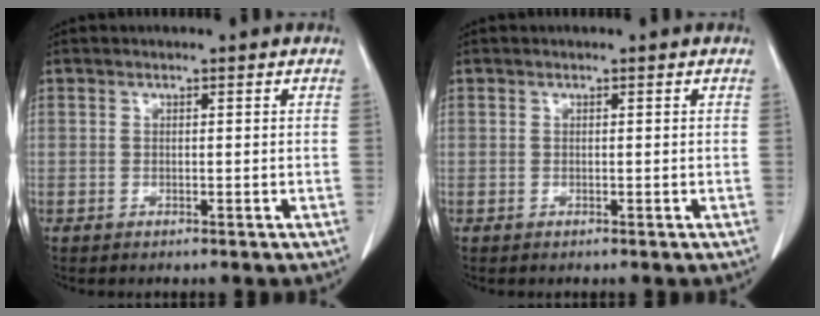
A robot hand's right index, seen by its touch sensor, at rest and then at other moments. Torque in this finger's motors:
{"motor_torque": [0.10, -0.05, 0.02, 0.01]}